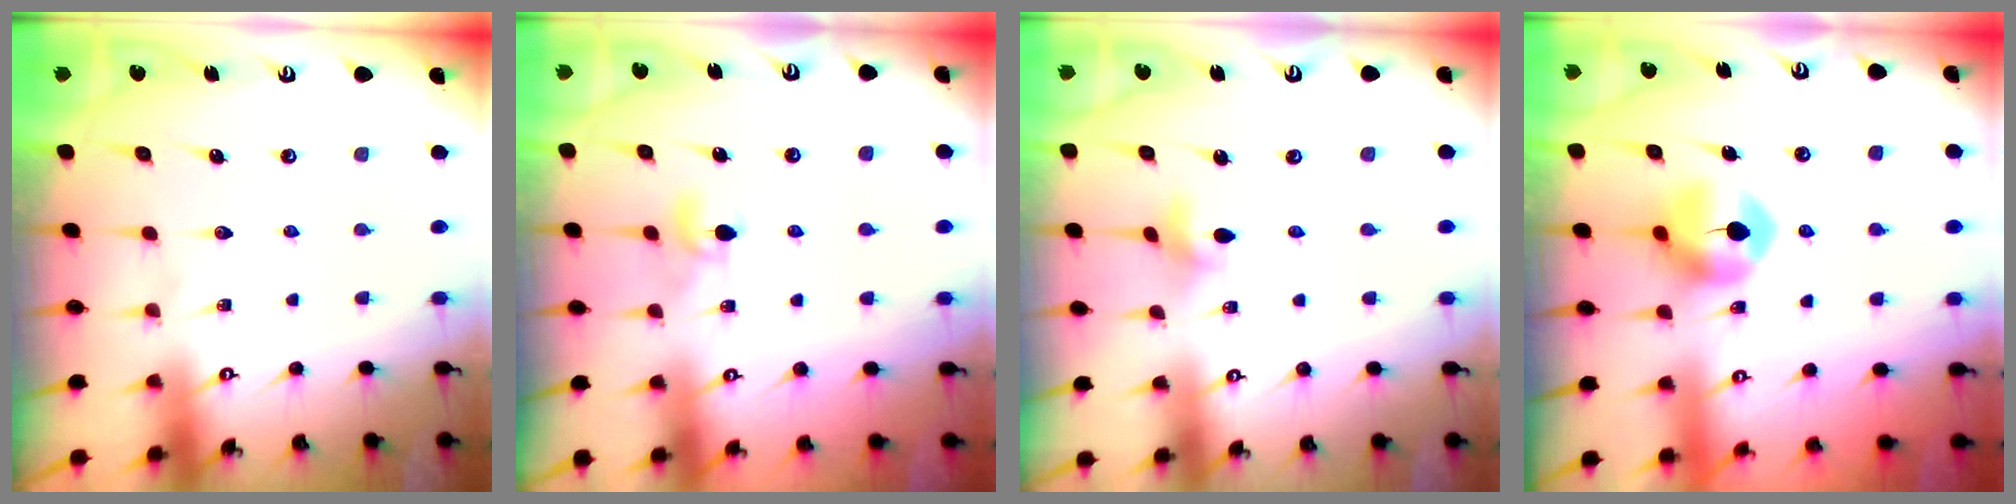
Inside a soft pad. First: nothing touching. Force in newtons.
{"total": 5.0, "press": 5.0, "slide": 0.6}
{"total": 3.0, "press": 3.0, "slide": 0.4}
{"total": 8.6, "press": 8.6, "slide": 0.3}